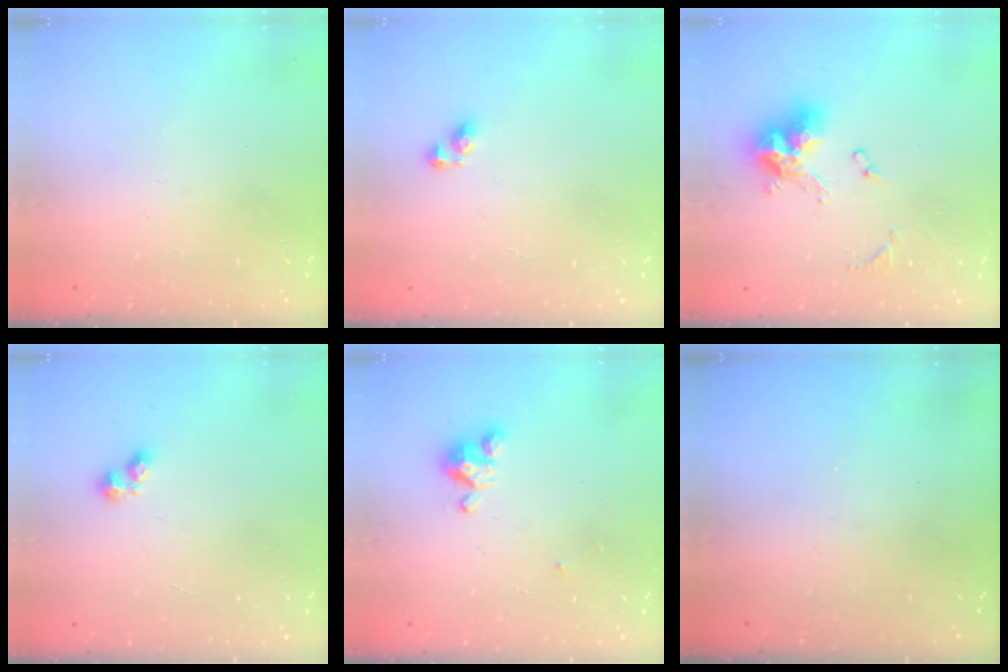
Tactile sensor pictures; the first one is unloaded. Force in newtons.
{"total": 3.5, "press": 3.5, "slide": 0.5}
{"total": 11.0, "press": 10.9, "slide": 0.8}
{"total": 2.5, "press": 2.5, "slide": 0.4}
{"total": 2.9, "press": 2.9, "slide": 0.3}
{"total": 0.0}